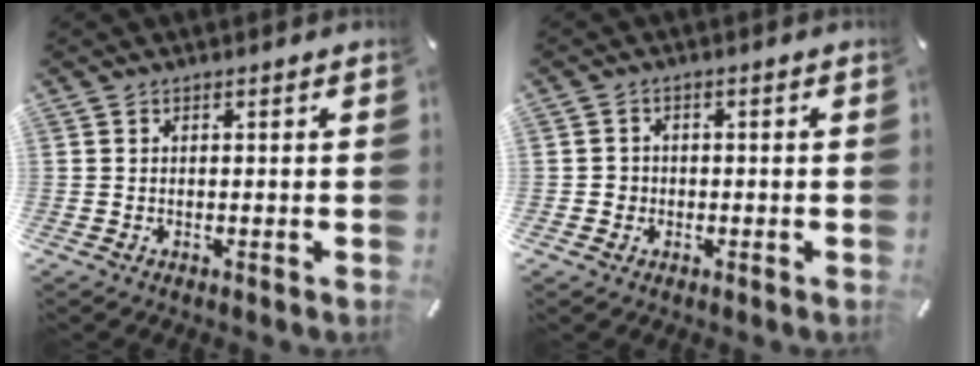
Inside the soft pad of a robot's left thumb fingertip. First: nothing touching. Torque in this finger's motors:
{"motor_torque": [-0.01, -0.45, 0.16, 0.12, 0.04]}